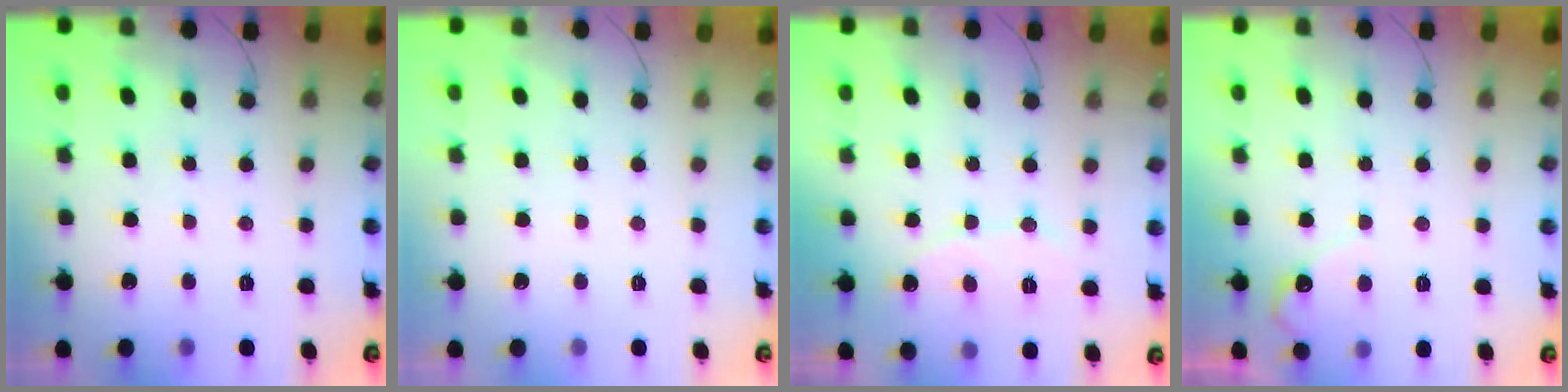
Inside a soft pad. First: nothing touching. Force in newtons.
{"total": 0.0}
{"total": 5.8, "press": 5.8, "slide": 0.4}
{"total": 4.5, "press": 4.5, "slide": 0.3}